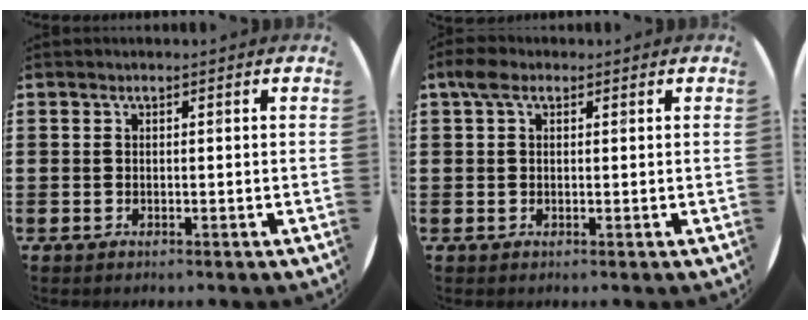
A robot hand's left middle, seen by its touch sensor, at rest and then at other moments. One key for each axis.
{"total": 2.3, "fx": 1.3, "fy": 1.4, "fz": 1.3, "tx": -0.022, "ty": 0.007, "tz": 0.020}